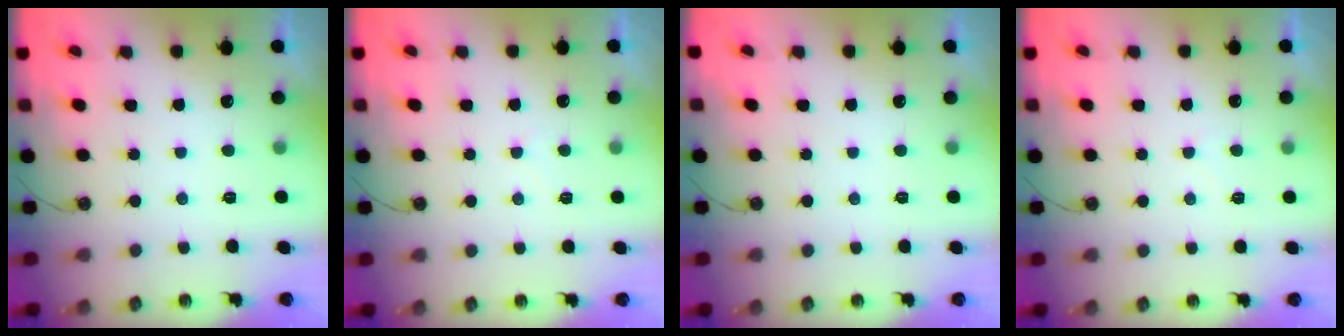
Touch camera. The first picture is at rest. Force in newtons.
{"total": 3.9, "press": 3.9, "slide": 0.5}
{"total": 0.0}
{"total": 3.9, "press": 3.9, "slide": 0.5}